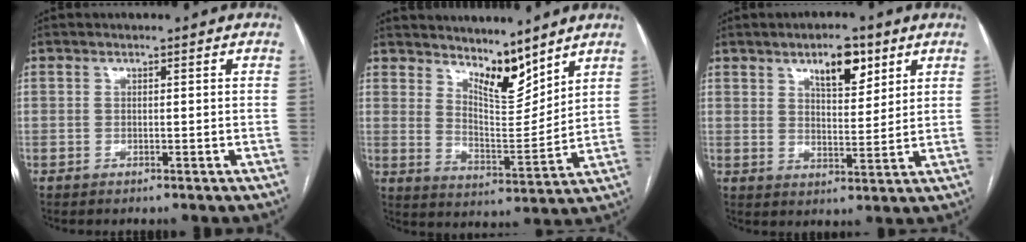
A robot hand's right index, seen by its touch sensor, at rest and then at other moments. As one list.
[{"total": 8.4, "force": [7.2, 2.1, 3.8], "torque": [-0.071, -0.012, 0.138]}, {"total": 7.2, "force": [4.2, 2.7, 5.2], "torque": [-0.084, 0.002, 0.068]}]